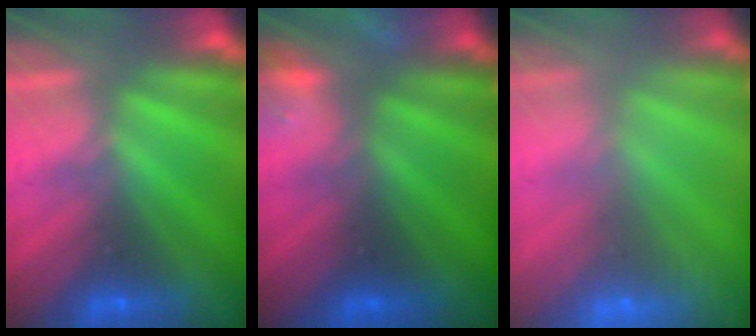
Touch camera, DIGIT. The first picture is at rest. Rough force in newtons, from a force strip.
{"total": 6.6}
{"total": 8.8}